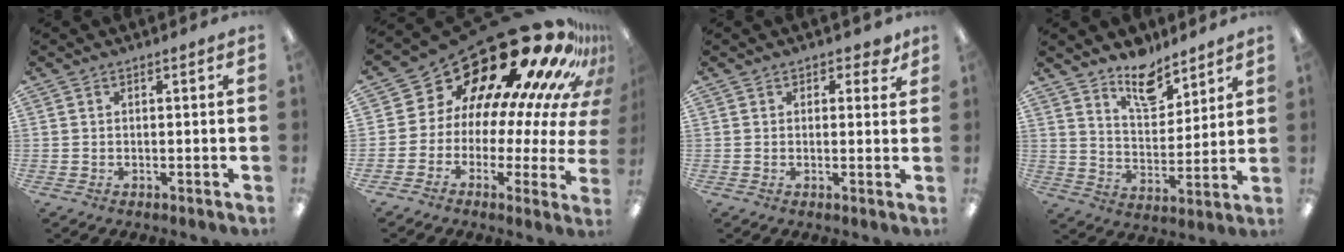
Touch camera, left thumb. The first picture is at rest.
{"total": 25.3, "force": [17.5, 11.0, 14.7], "torque": [-0.208, -0.160, 0.322]}
{"total": 2.5, "force": [1.6, 1.7, 1.0], "torque": [-0.005, -0.002, 0.026]}
{"total": 10.9, "force": [8.9, 4.8, 4.0], "torque": [-0.052, -0.063, 0.161]}